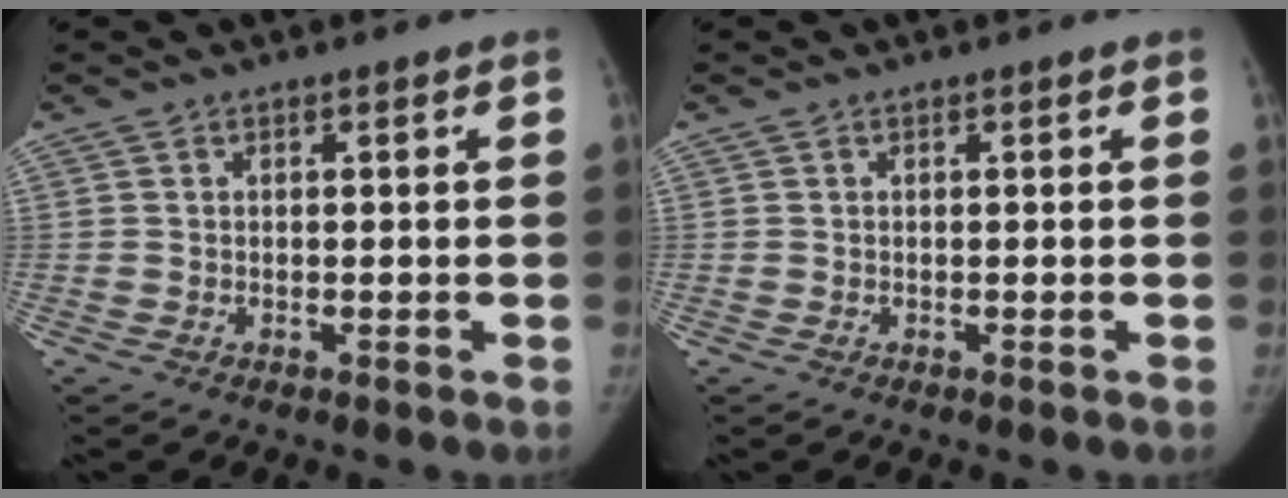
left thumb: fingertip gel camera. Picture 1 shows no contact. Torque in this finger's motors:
{"motor_torque": [0.07, -0.01, 0.22, -0.19, 0.03]}